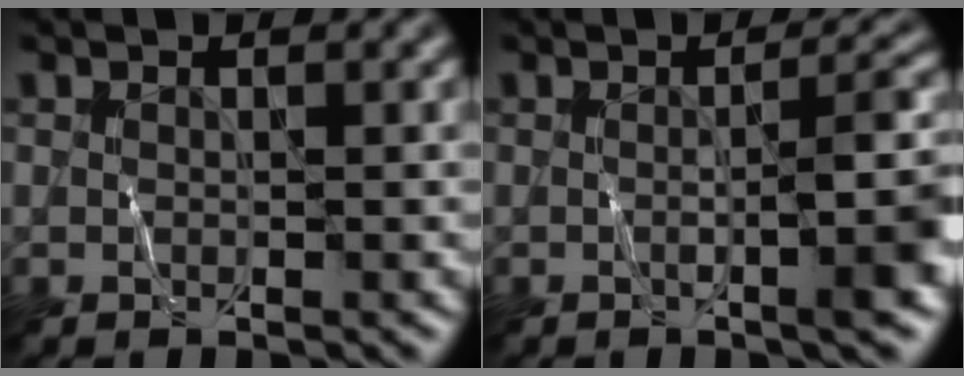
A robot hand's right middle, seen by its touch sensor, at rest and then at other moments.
{"total": 5.1, "force": [-0.6, 1.0, 5.0], "torque": [-0.062, 0.006, -0.011]}